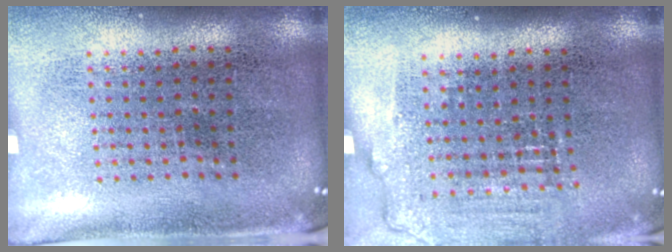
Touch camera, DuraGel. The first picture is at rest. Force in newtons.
{"total": 1.0, "press": 1.0, "slide": 0.4}